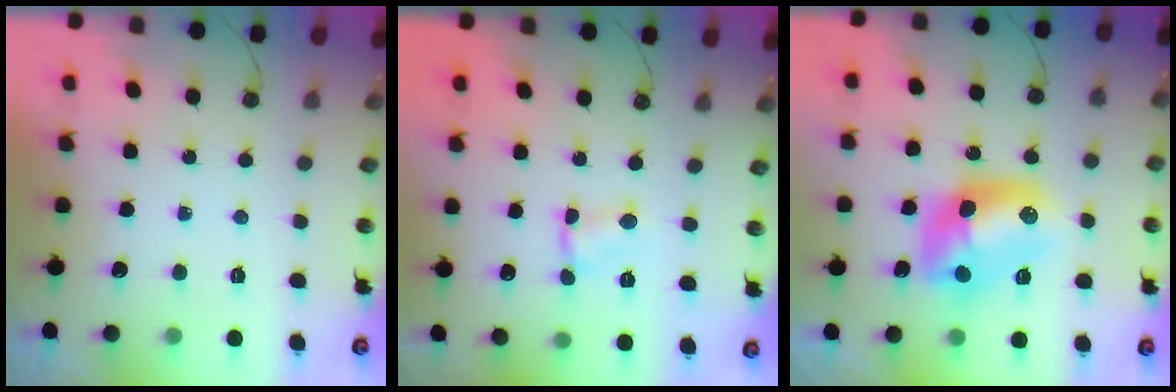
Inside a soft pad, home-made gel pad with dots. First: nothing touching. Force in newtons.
{"total": 1.7, "press": 1.6, "slide": 0.2}
{"total": 12.8, "press": 12.8, "slide": 1.1}